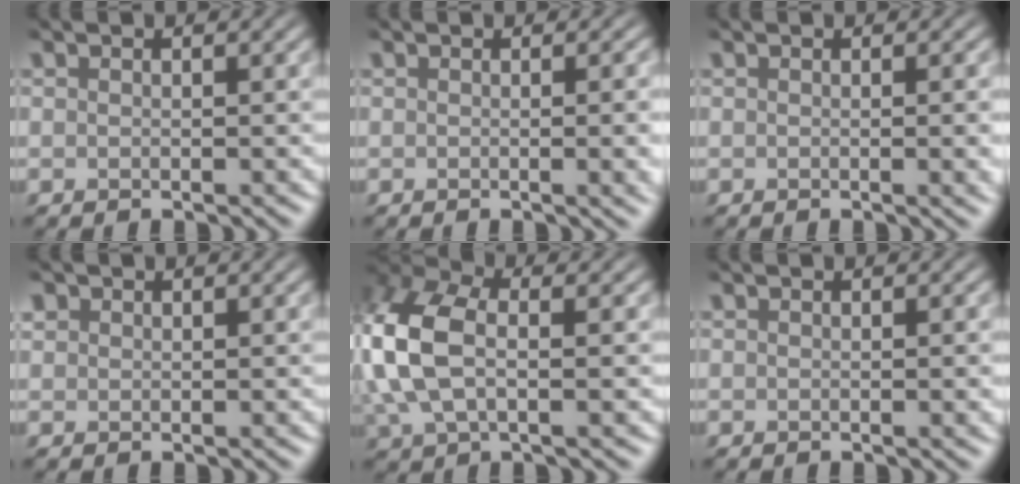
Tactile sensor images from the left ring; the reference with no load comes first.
{"total": 4.7, "force": [-0.2, 1.9, 4.3], "torque": [-0.029, 0.000, -0.002]}
{"total": 3.1, "force": [-0.1, 1.0, 3.0], "torque": [-0.025, 0.001, -0.003]}
{"total": 0.8, "force": [0.5, 0.6, 0.1], "torque": [0.001, 0.002, 0.009]}
{"total": 9.6, "force": [0.8, 5.7, 7.7], "torque": [-0.204, 0.010, 0.008]}
{"total": 1.3, "force": [0.0, 0.3, 1.3], "torque": [-0.012, 0.000, -0.002]}